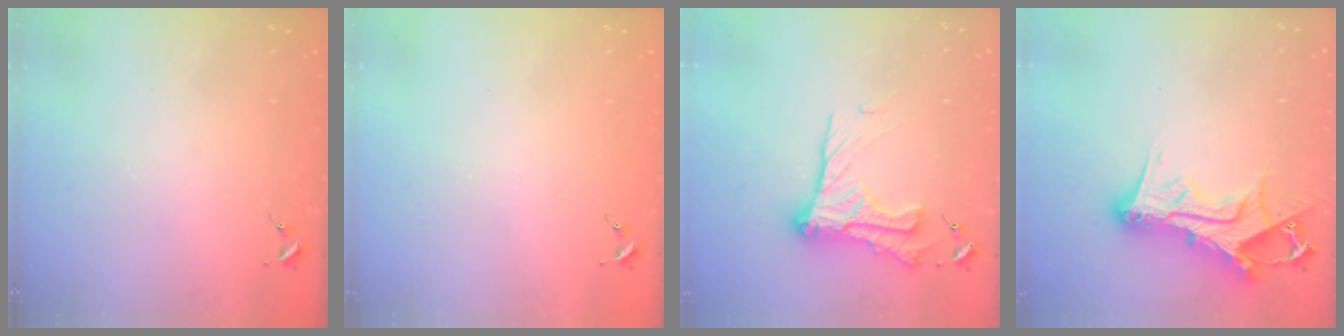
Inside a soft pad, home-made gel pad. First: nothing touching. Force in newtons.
{"total": 0.0}
{"total": 16.9, "press": 16.9, "slide": 1.4}
{"total": 16.8, "press": 16.8, "slide": 0.6}